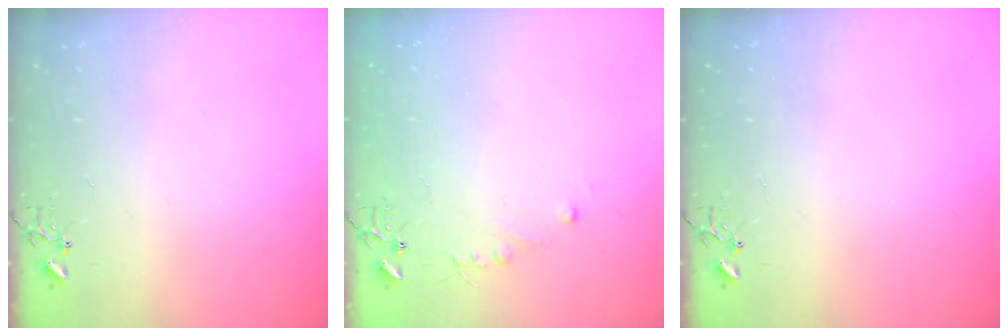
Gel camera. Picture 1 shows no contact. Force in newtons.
{"total": 5.1, "press": 5.1, "slide": 0.4}
{"total": 0.0}